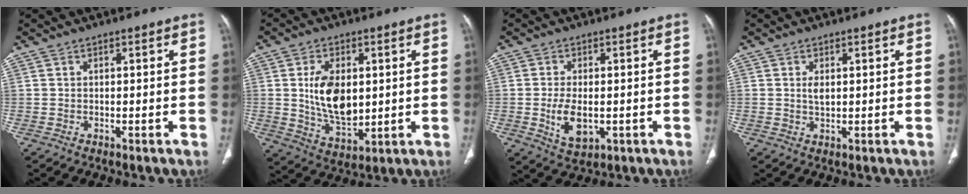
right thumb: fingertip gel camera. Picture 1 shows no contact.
{"total": 12.1, "force": [1.5, 7.3, 9.6], "torque": [-0.151, -0.018, 0.039]}
{"total": 7.1, "force": [-1.2, 4.0, 5.7], "torque": [-0.102, -0.007, -0.011]}
{"total": 2.0, "force": [0.5, 1.1, 1.6], "torque": [-0.028, -0.004, 0.011]}